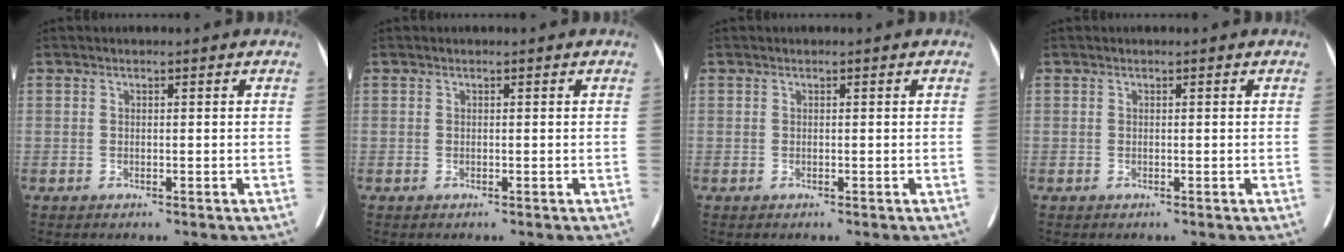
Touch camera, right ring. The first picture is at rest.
{"total": 0.0}
{"total": 0.0}
{"total": 0.0}